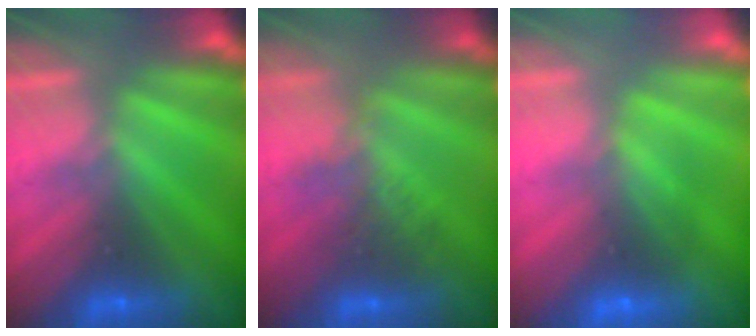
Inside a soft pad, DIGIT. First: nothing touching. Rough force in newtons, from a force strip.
{"total": 2.4}
{"total": 2.7}